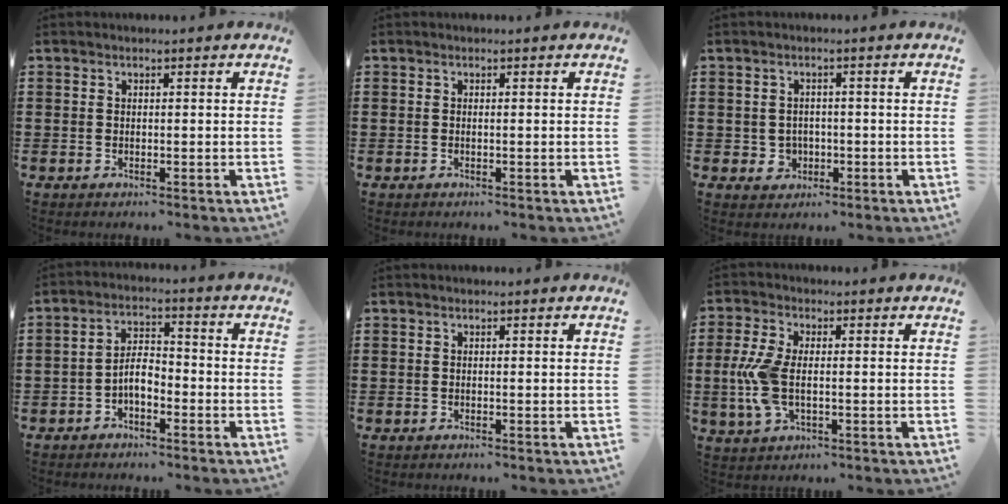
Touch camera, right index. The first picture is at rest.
{"total": 0.0}
{"total": 2.3, "force": [-0.5, 2.2, 0.6], "torque": [-0.022, 0.006, -0.014]}
{"total": 4.1, "force": [-1.9, 1.9, 3.1], "torque": [-0.070, 0.005, -0.041]}
{"total": 0.0}
{"total": 7.2, "force": [-0.5, 3.4, 6.3], "torque": [-0.157, -0.008, -0.017]}